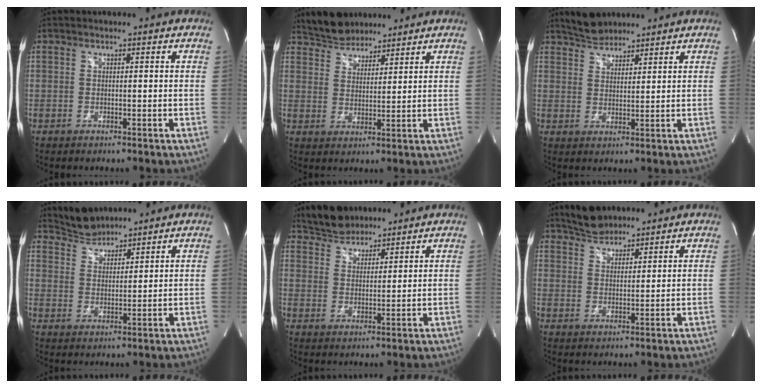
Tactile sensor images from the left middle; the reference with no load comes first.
{"total": 6.1, "force": [5.6, 2.4, 0.8], "torque": [-0.018, 0.014, 0.106]}
{"total": 4.4, "force": [4.1, 1.4, 0.7], "torque": [-0.017, 0.012, 0.078]}
{"total": 5.0, "force": [4.8, 1.2, 0.0], "torque": [-0.005, 0.014, 0.095]}
{"total": 6.1, "force": [5.6, 2.4, 0.8], "torque": [-0.019, 0.014, 0.105]}
{"total": 5.0, "force": [4.6, 1.8, 1.0], "torque": [-0.023, 0.011, 0.086]}